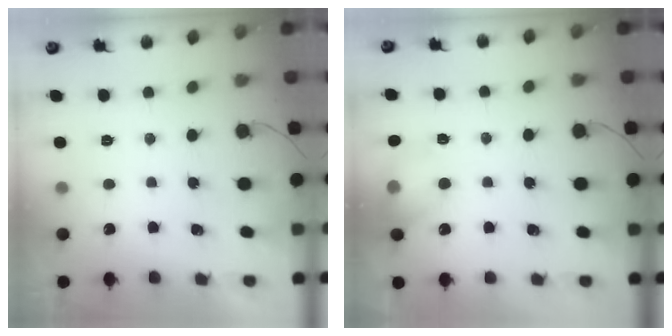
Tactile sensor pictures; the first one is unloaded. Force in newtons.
{"total": 10.4, "press": 10.3, "slide": 1.7}